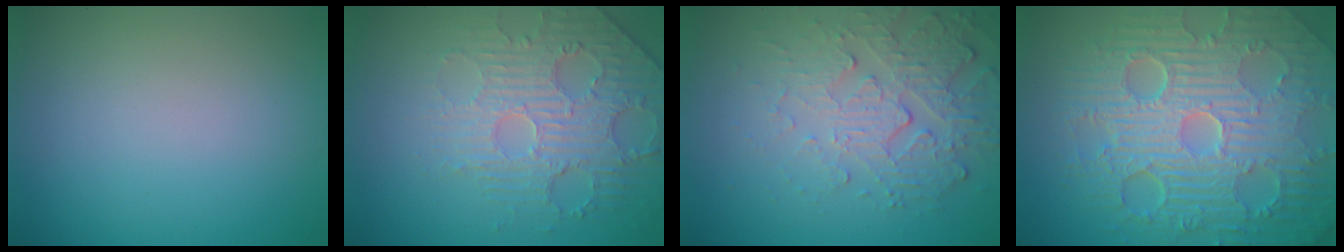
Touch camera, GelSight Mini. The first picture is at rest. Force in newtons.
{"total": 4.6, "press": 3.8, "slide": 2.7}
{"total": 5.4, "press": 3.7, "slide": 4.0}
{"total": 11.6, "press": 7.5, "slide": 8.9}